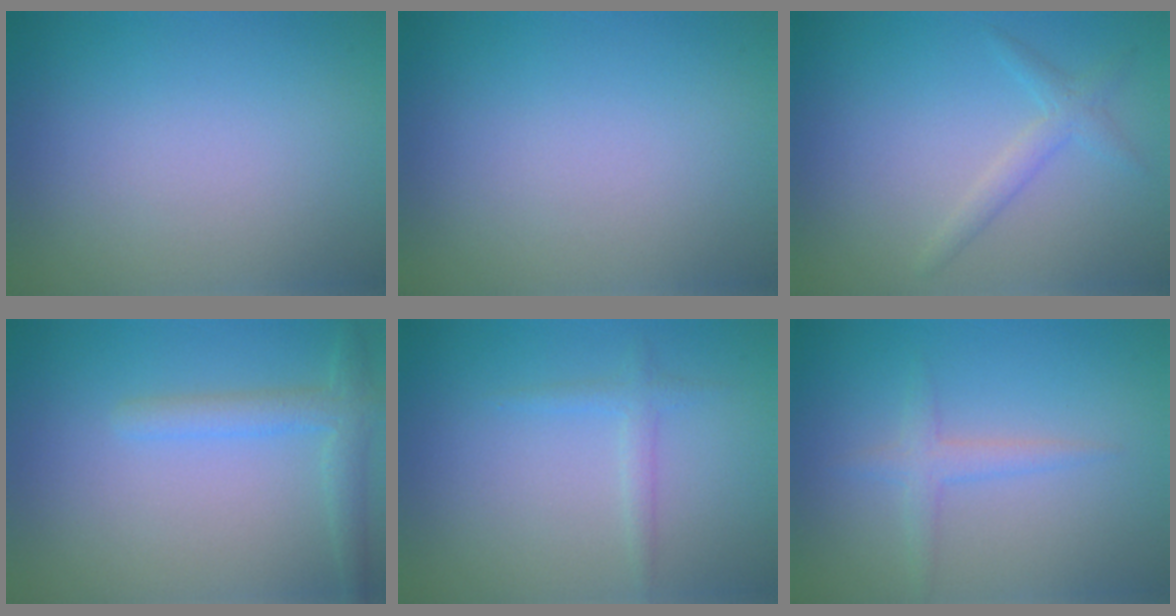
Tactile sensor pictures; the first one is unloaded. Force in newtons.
{"total": 0.0}
{"total": 1.8, "press": 1.8, "slide": 0.0}
{"total": 2.6, "press": 2.6, "slide": 0.2}
{"total": 1.3, "press": 1.3, "slide": 0.1}
{"total": 1.9, "press": 1.9, "slide": 0.1}